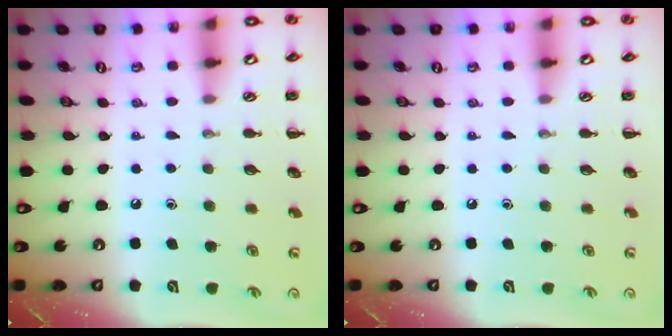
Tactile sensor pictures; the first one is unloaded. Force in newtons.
{"total": 0.0}